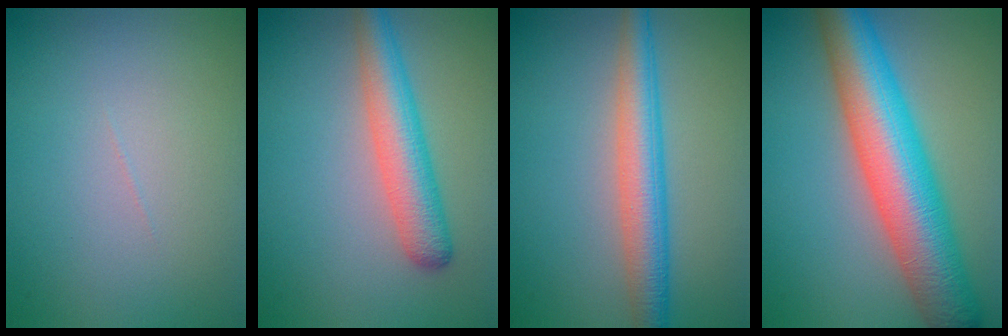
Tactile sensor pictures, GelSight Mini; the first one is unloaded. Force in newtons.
{"total": 4.6, "press": 4.6, "slide": 0.2}
{"total": 4.8, "press": 4.8, "slide": 0.1}
{"total": 10.5, "press": 10.5, "slide": 0.3}